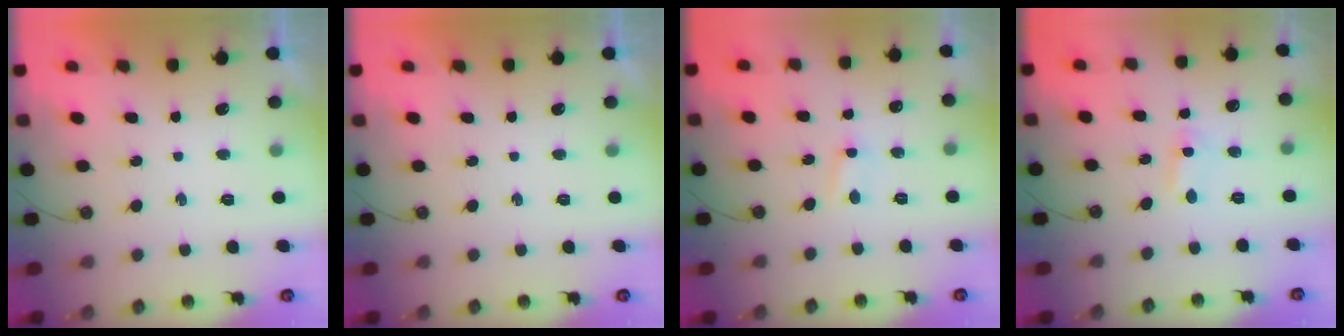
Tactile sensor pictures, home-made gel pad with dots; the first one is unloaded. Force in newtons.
{"total": 0.0}
{"total": 2.8, "press": 2.8, "slide": 0.3}
{"total": 1.2, "press": 1.0, "slide": 0.7}